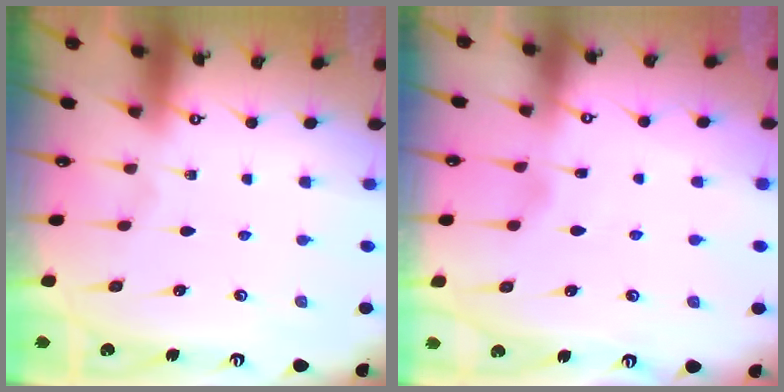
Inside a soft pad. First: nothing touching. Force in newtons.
{"total": 3.0, "press": 2.9, "slide": 0.4}